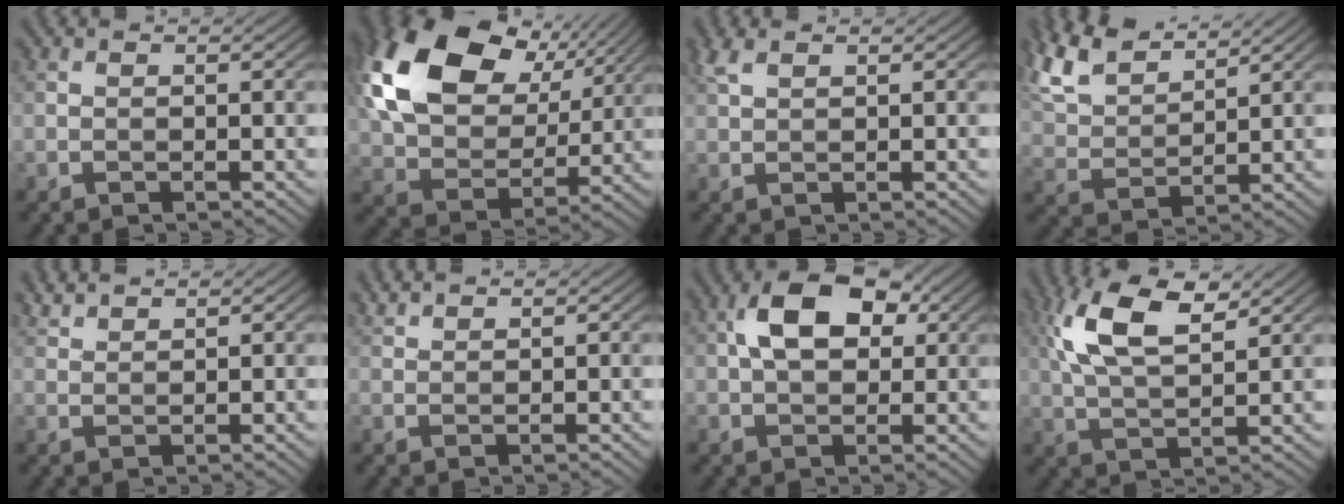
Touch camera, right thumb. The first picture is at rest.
{"total": 19.3, "force": [7.9, 12.7, 12.2], "torque": [-0.279, 0.030, 0.143]}
{"total": 2.5, "force": [1.6, 1.0, 1.7], "torque": [-0.046, 0.011, 0.037]}
{"total": 9.5, "force": [7.3, 3.5, 5.1], "torque": [-0.143, 0.020, 0.152]}
{"total": 2.2, "force": [2.1, 0.4, 0.7], "torque": [-0.019, 0.005, 0.047]}
{"total": 1.4, "force": [1.4, 0.2, 0.4], "torque": [-0.013, 0.007, 0.034]}
{"total": 9.0, "force": [2.3, 5.6, 6.6], "torque": [-0.123, 0.016, 0.032]}
{"total": 10.9, "force": [4.8, 4.6, 8.7], "torque": [-0.198, 0.014, 0.092]}